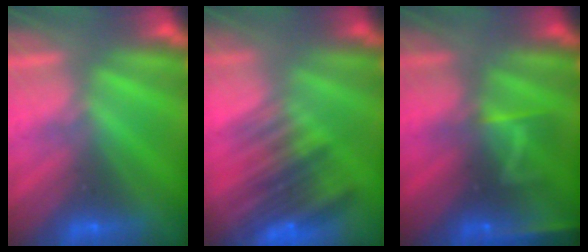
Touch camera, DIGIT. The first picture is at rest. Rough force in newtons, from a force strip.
{"total": 6.9}
{"total": 7.8}